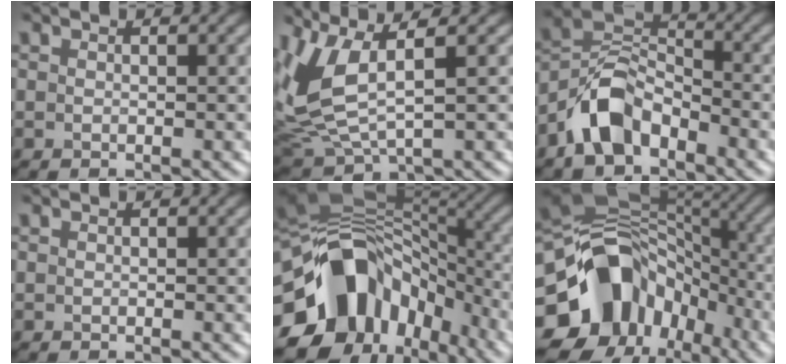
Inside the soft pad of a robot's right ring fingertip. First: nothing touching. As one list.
[{"total": 6.9, "force": [2.2, 3.0, 5.8], "torque": [-0.150, 0.000, 0.049]}, {"total": 6.1, "force": [-3.8, 3.5, 3.3], "torque": [-0.055, 0.009, -0.081]}, {"total": 0.0}, {"total": 15.1, "force": [-4.1, 11.1, 9.3], "torque": [-0.161, 0.001, -0.074]}, {"total": 15.6, "force": [-4.6, 12.3, 8.3], "torque": [-0.151, 0.006, -0.083]}]